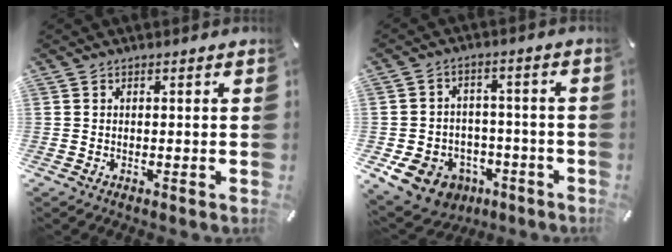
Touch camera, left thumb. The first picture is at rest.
{"total": 11.0, "force": [-5.6, 8.6, 4.0], "torque": [-0.080, 0.043, -0.091]}